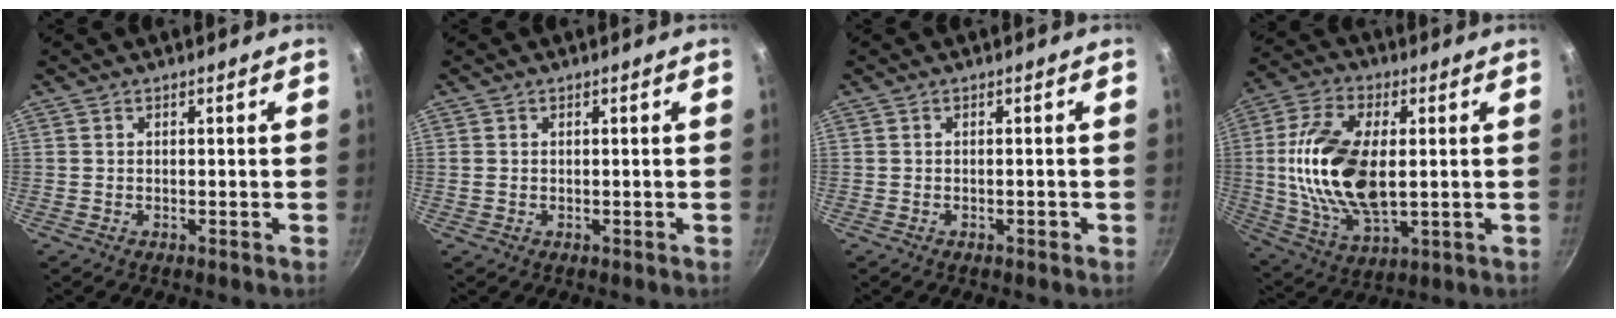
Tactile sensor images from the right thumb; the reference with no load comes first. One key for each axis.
{"total": 0.8, "fx": 0.0, "fy": 0.7, "fz": 0.4, "tx": -0.006, "ty": 0.002, "tz": 0.002}
{"total": 0.6, "fx": -0.4, "fy": 0.3, "fz": 0.4, "tx": -0.005, "ty": 0.005, "tz": -0.004}
{"total": 18.9, "fx": 1.1, "fy": 10.1, "fz": 15.9, "tx": -0.306, "ty": 0.002, "tz": 0.022}